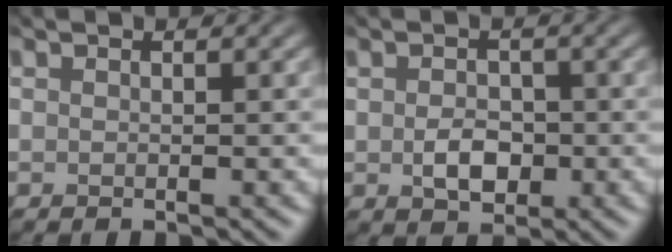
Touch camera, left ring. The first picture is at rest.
{"total": 2.5, "force": [-0.8, 1.9, 1.5], "torque": [-0.028, -0.003, -0.010]}